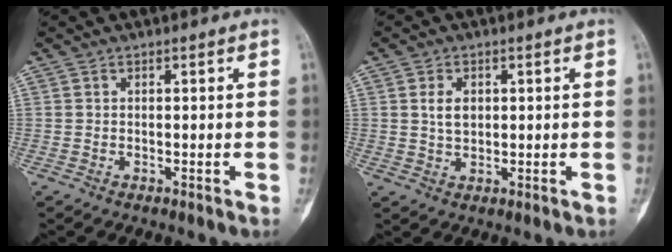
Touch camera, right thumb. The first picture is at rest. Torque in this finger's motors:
{"motor_torque": [0.48, -0.02, 0.13, -0.21, 0.17]}